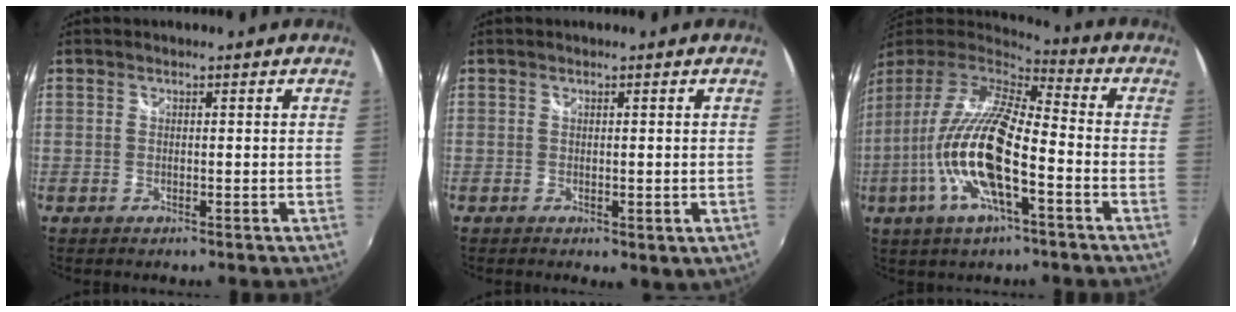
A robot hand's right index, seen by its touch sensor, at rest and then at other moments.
{"total": 2.4, "force": [-0.3, 0.9, 2.2], "torque": [-0.030, -0.011, -0.003]}
{"total": 19.5, "force": [-6.3, 5.5, 17.7], "torque": [-0.336, -0.024, -0.126]}